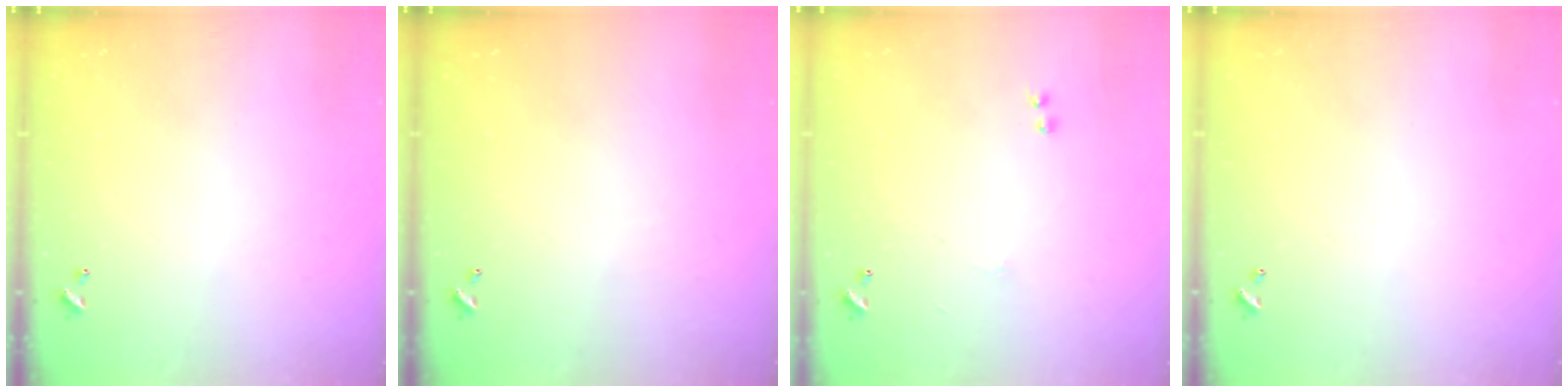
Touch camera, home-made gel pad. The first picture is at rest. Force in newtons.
{"total": 0.0}
{"total": 0.9, "press": 0.8, "slide": 0.5}
{"total": 0.0}